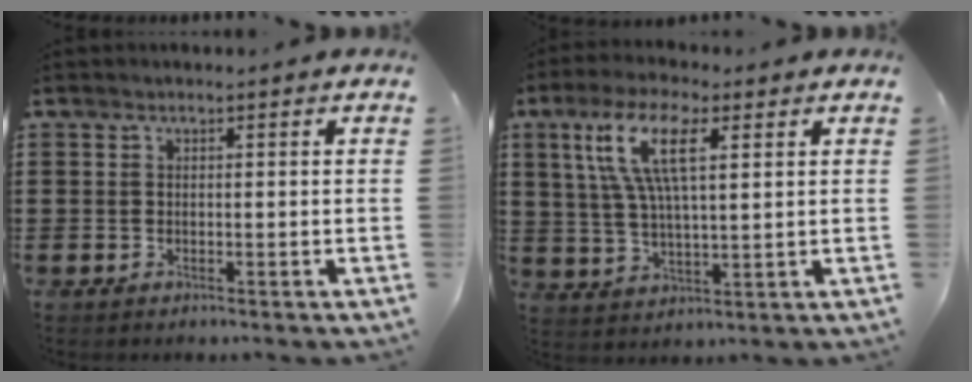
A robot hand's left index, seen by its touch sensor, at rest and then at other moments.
{"total": 10.3, "force": [4.3, 3.5, 8.7], "torque": [-0.186, 0.012, 0.073]}